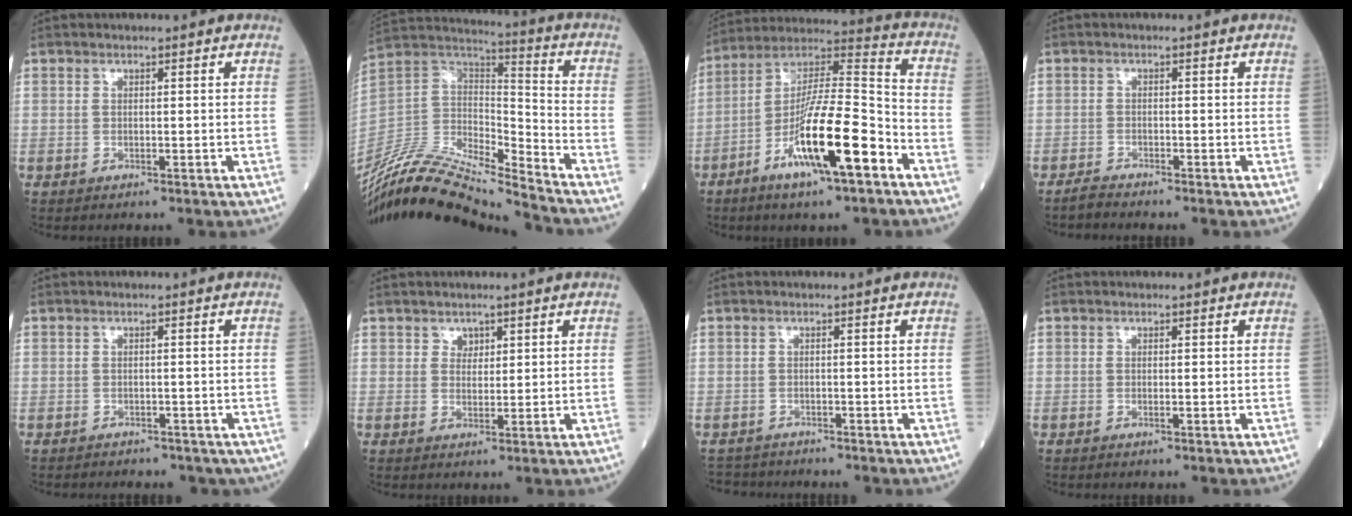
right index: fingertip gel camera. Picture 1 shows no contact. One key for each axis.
{"total": 21.4, "fx": -19.5, "fy": 1.3, "fz": 8.5, "tx": -0.188, "ty": 0.014, "tz": -0.360}
{"total": 17.3, "fx": -7.7, "fy": 2.2, "fz": 15.3, "tx": -0.283, "ty": -0.007, "tz": -0.136}
{"total": 1.6, "fx": -1.6, "fy": -0.2, "fz": 0.0, "tx": -0.006, "ty": -0.006, "tz": -0.032}
{"total": 6.3, "fx": -5.1, "fy": 3.3, "fz": 1.7, "tx": -0.022, "ty": 0.005, "tz": -0.049}
{"total": 1.8, "fx": 1.1, "fy": 1.3, "fz": 0.5, "tx": 0.000, "ty": -0.001, "tz": 0.016}
{"total": 3.2, "fx": -2.9, "fy": 1.0, "fz": -0.7, "tx": 0.008, "ty": -0.006, "tz": -0.054}
{"total": 0.5, "fx": -0.1, "fy": 0.0, "fz": 0.5, "tx": -0.014, "ty": -0.001, "tz": -0.002}